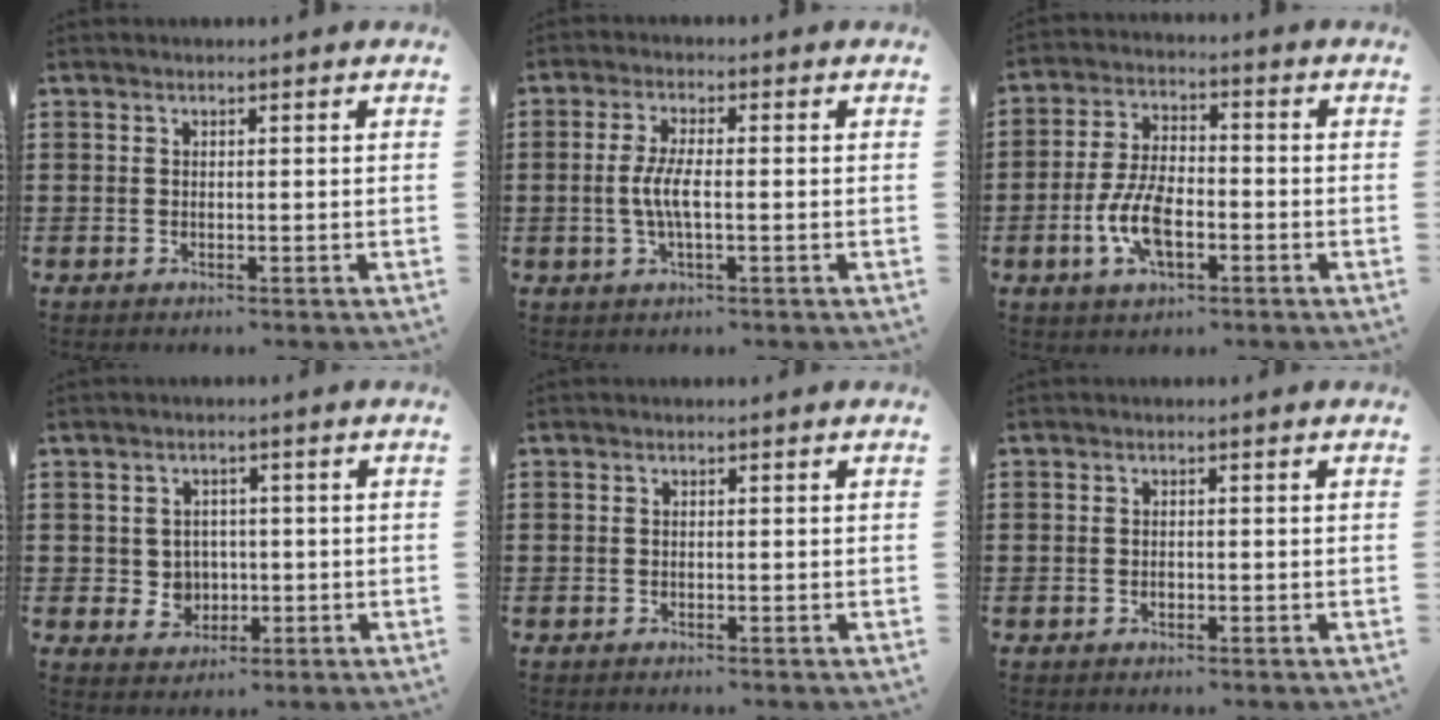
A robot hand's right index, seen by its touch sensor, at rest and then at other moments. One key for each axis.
{"total": 4.6, "fx": -0.7, "fy": 1.1, "fz": 4.4, "tx": -0.107, "ty": -0.008, "tz": -0.023}
{"total": 8.3, "fx": -2.6, "fy": 4.1, "fz": 6.8, "tx": -0.161, "ty": -0.003, "tz": -0.054}
{"total": 3.4, "fx": 0.1, "fy": 3.3, "fz": 0.8, "tx": -0.030, "ty": 0.010, "tz": -0.001}
{"total": 0.0}
{"total": 0.7, "fx": -0.3, "fy": 0.5, "fz": 0.5, "tx": -0.011, "ty": -0.002, "tz": -0.004}